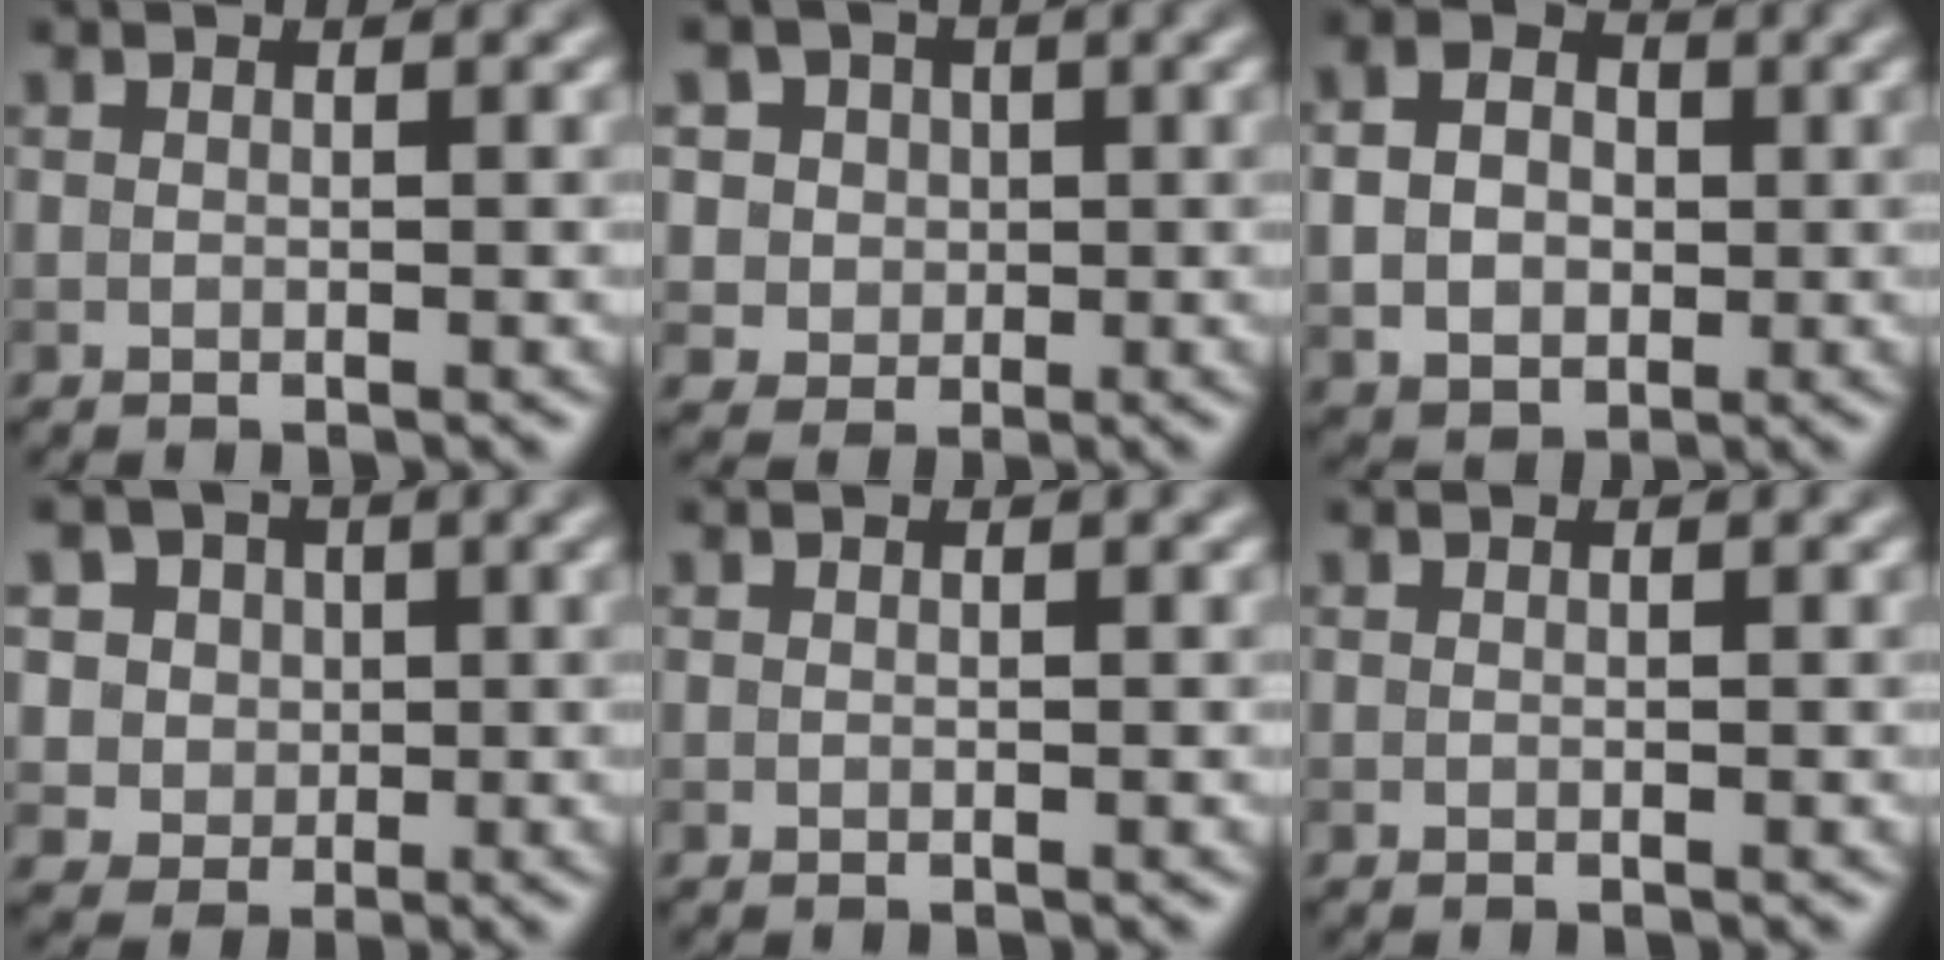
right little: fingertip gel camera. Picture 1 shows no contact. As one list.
[{"total": 6.6, "force": [2.7, 5.5, 2.5], "torque": [-0.038, 0.017, 0.028]}, {"total": 5.2, "force": [0.3, 4.1, 3.2], "torque": [-0.071, 0.004, -0.002]}, {"total": 7.3, "force": [3.0, 6.1, 2.8], "torque": [-0.048, 0.016, 0.027]}, {"total": 0.0}, {"total": 0.0}]